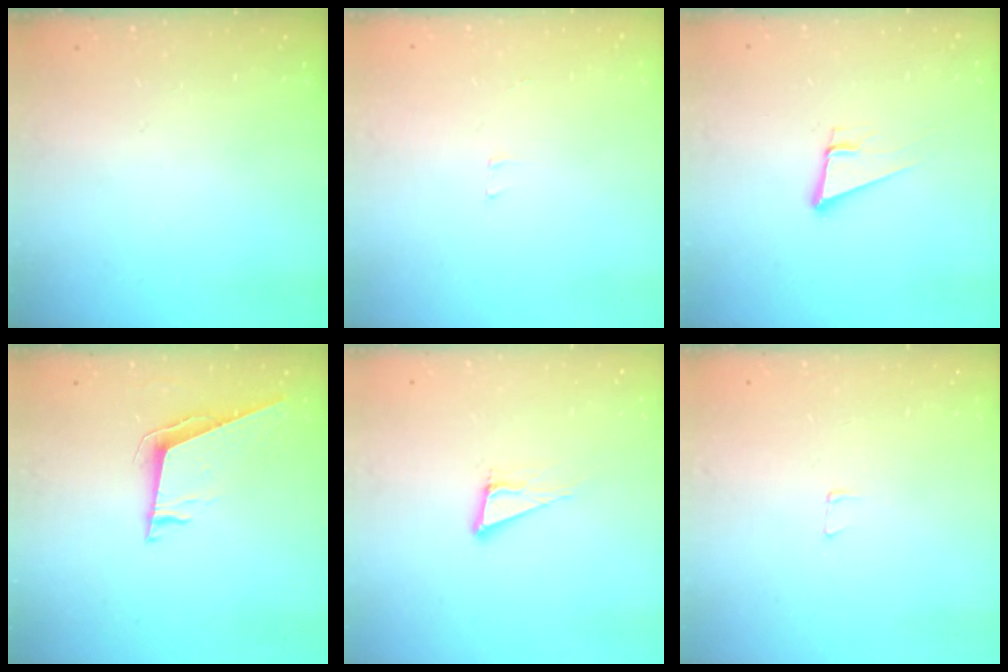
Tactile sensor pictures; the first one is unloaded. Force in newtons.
{"total": 1.8, "press": 1.8, "slide": 0.1}
{"total": 6.8, "press": 6.3, "slide": 2.5}
{"total": 8.4, "press": 7.9, "slide": 2.9}
{"total": 6.8, "press": 6.2, "slide": 2.8}
{"total": 4.3, "press": 4.3, "slide": 0.4}